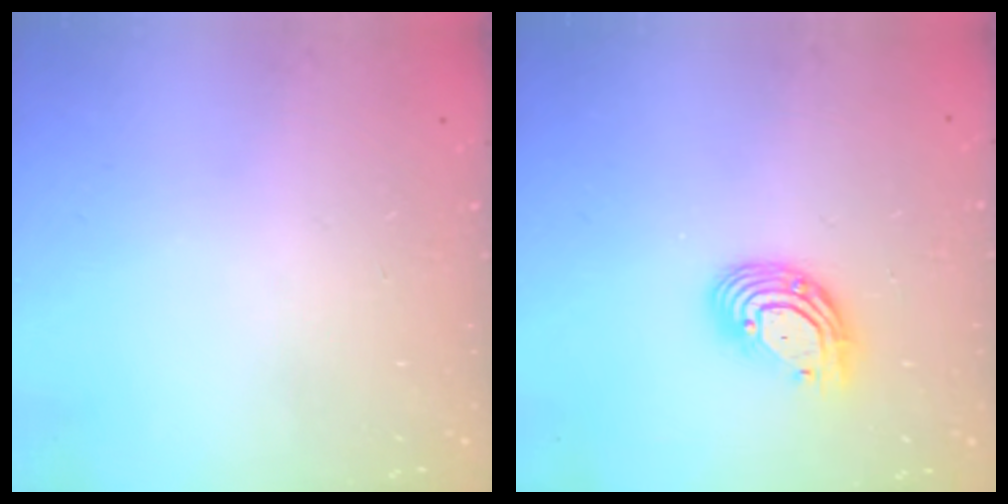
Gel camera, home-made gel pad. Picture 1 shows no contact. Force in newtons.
{"total": 10.3, "press": 10.3, "slide": 1.0}